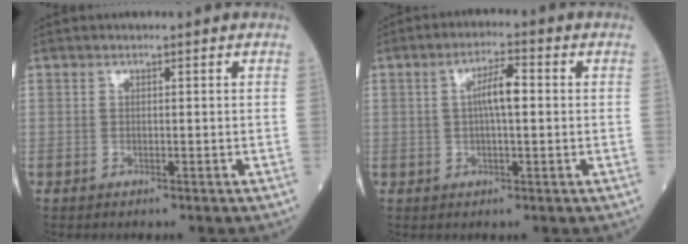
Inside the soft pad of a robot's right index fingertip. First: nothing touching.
{"total": 4.9, "force": [0.5, 1.0, 4.8], "torque": [-0.086, 0.012, 0.007]}